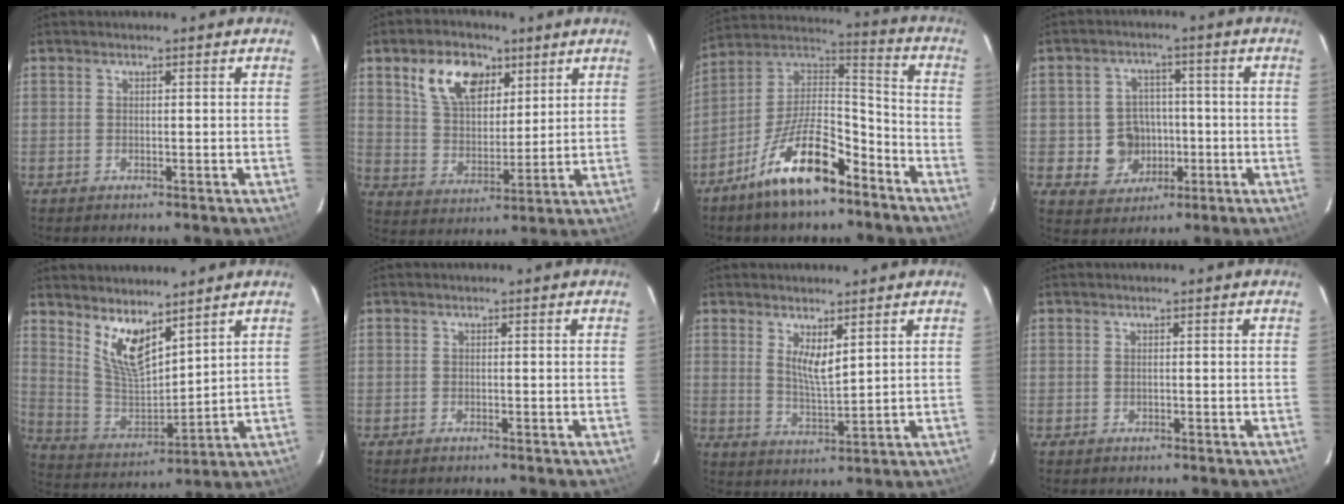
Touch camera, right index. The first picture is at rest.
{"total": 12.2, "force": [6.4, 7.5, 7.3], "torque": [-0.136, 0.026, 0.120]}
{"total": 16.7, "force": [-10.4, 6.3, 11.4], "torque": [-0.219, 0.021, -0.186]}
{"total": 8.0, "force": [-1.7, 7.4, 2.3], "torque": [-0.063, 0.019, -0.011]}
{"total": 10.2, "force": [6.9, 3.6, 6.6], "torque": [-0.125, -0.010, 0.146]}
{"total": 0.0}
{"total": 5.0, "force": [2.7, 1.5, 4.0], "torque": [-0.072, -0.010, 0.050]}
{"total": 0.0}